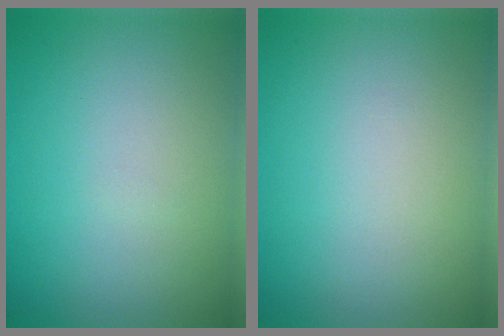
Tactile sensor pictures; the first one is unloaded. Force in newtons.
{"total": 0.0}